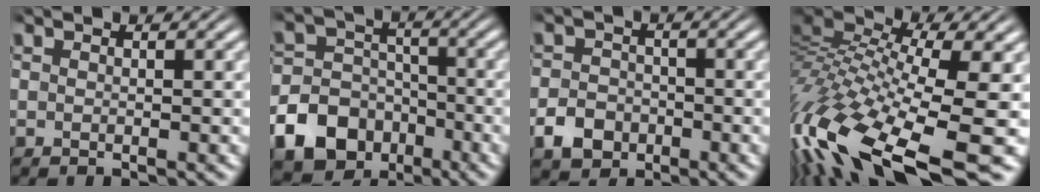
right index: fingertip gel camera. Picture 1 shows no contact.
{"total": 13.0, "force": [-6.6, 10.6, 3.5], "torque": [-0.060, -0.043, -0.112]}
{"total": 3.2, "force": [-1.9, 2.3, 1.0], "torque": [-0.004, -0.011, -0.032]}
{"total": 10.9, "force": [-3.8, 5.6, 8.5], "torque": [-0.188, -0.056, -0.040]}